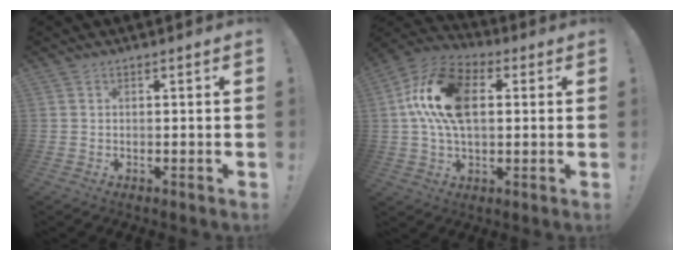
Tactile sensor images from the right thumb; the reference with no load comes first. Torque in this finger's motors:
{"motor_torque": [2.13, 2.55, 0.89, -0.65, 0.25]}